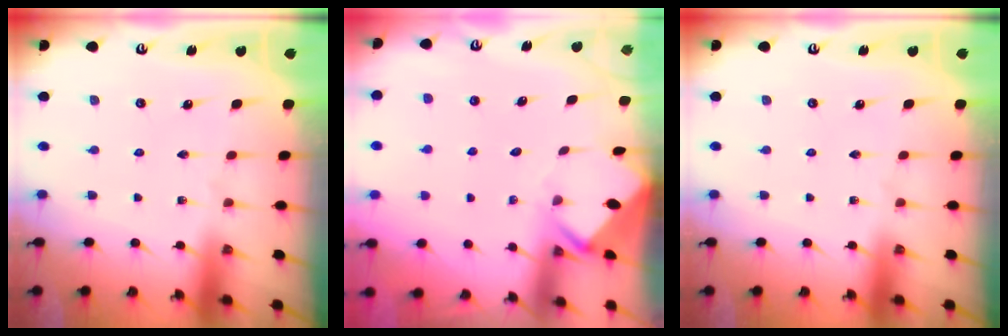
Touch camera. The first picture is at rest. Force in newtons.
{"total": 3.4, "press": 3.4, "slide": 0.1}
{"total": 0.0}